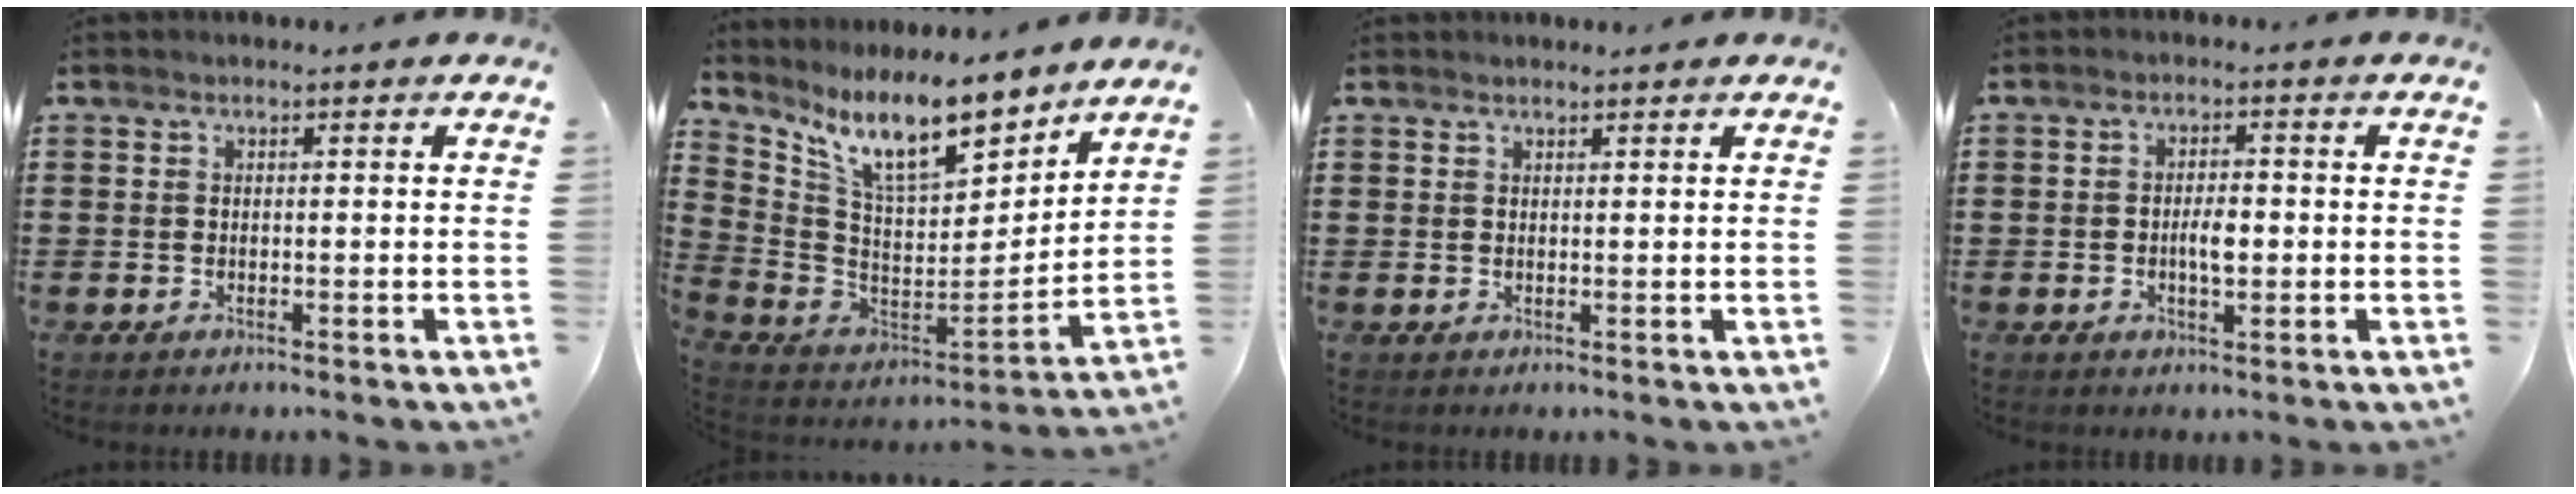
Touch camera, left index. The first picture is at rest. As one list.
[{"total": 12.1, "force": [9.2, 2.6, 7.4], "torque": [-0.168, -0.051, 0.159]}, {"total": 0.8, "force": [0.8, 0.1, 0.1], "torque": [-0.004, 0.000, 0.015]}, {"total": 3.3, "force": [-0.4, 1.3, 3.1], "torque": [-0.050, 0.001, -0.010]}]